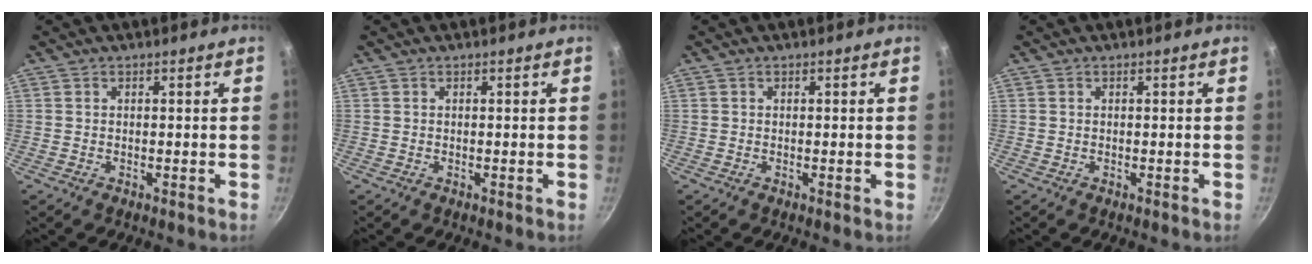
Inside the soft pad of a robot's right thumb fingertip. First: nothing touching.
{"total": 0.0}
{"total": 0.0}
{"total": 0.0}